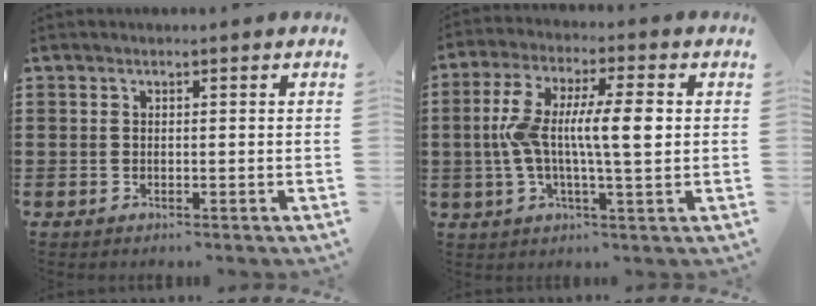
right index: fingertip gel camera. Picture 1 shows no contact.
{"total": 10.1, "force": [0.3, 2.6, 9.8], "torque": [-0.184, 0.009, 0.000]}